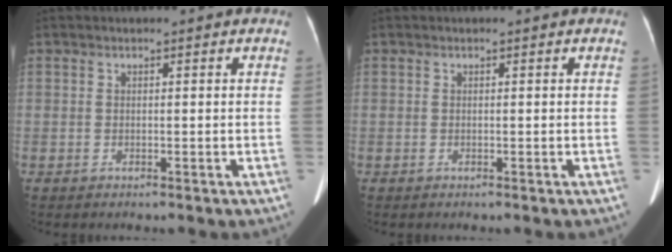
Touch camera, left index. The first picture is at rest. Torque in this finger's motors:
{"motor_torque": [0.04, 0.04, 0.00, 0.00]}